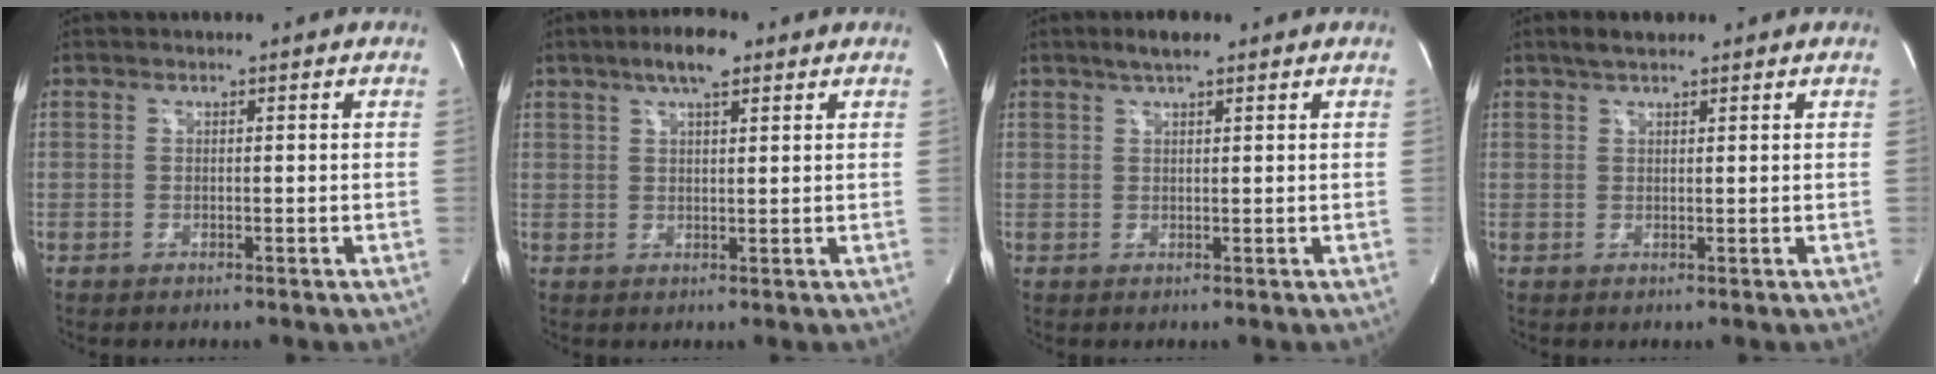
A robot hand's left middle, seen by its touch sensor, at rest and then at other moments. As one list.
[{"total": 5.7, "force": [3.5, 1.3, 4.2], "torque": [-0.080, 0.013, 0.058]}, {"total": 3.1, "force": [2.2, 0.6, 2.1], "torque": [-0.044, 0.010, 0.039]}, {"total": 2.9, "force": [2.2, 0.9, 1.7], "torque": [-0.035, 0.014, 0.039]}]